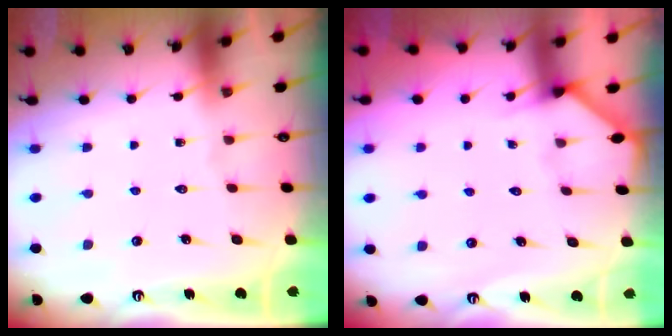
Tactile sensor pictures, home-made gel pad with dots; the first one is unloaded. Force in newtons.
{"total": 2.2, "press": 2.2, "slide": 0.3}